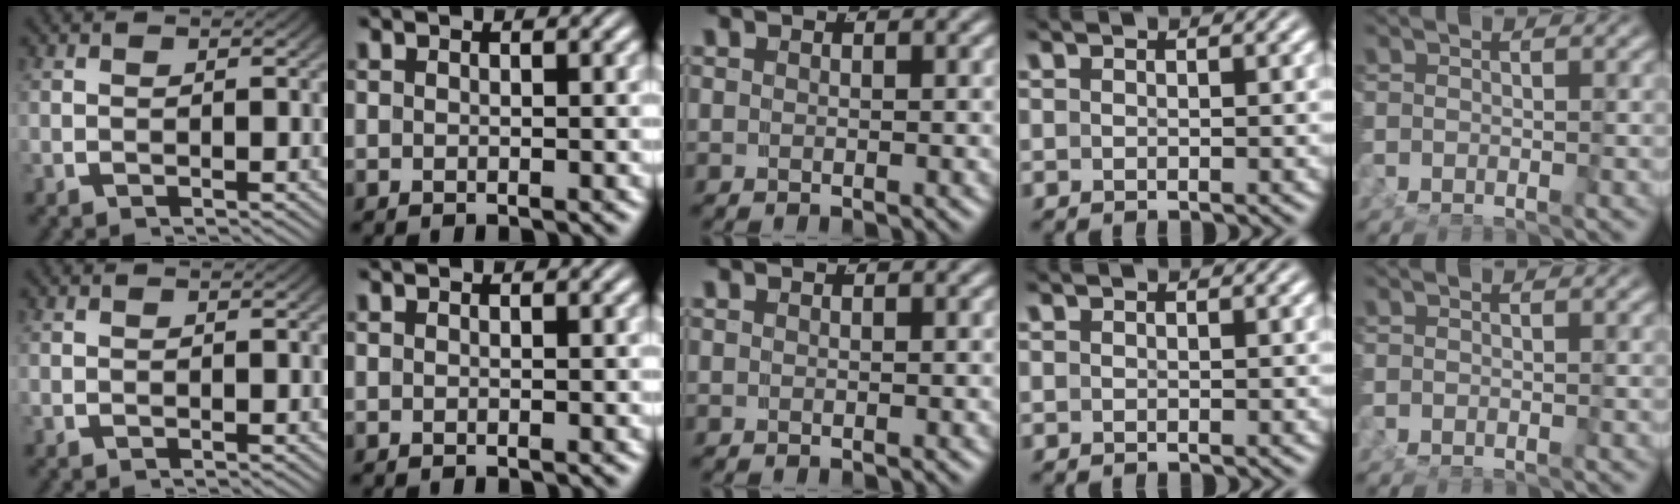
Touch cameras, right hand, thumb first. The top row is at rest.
{}